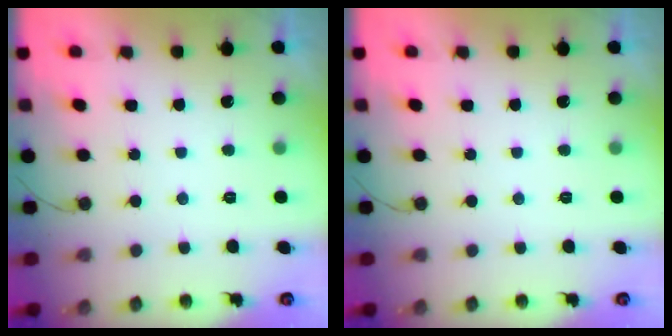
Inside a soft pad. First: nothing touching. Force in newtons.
{"total": 0.0}